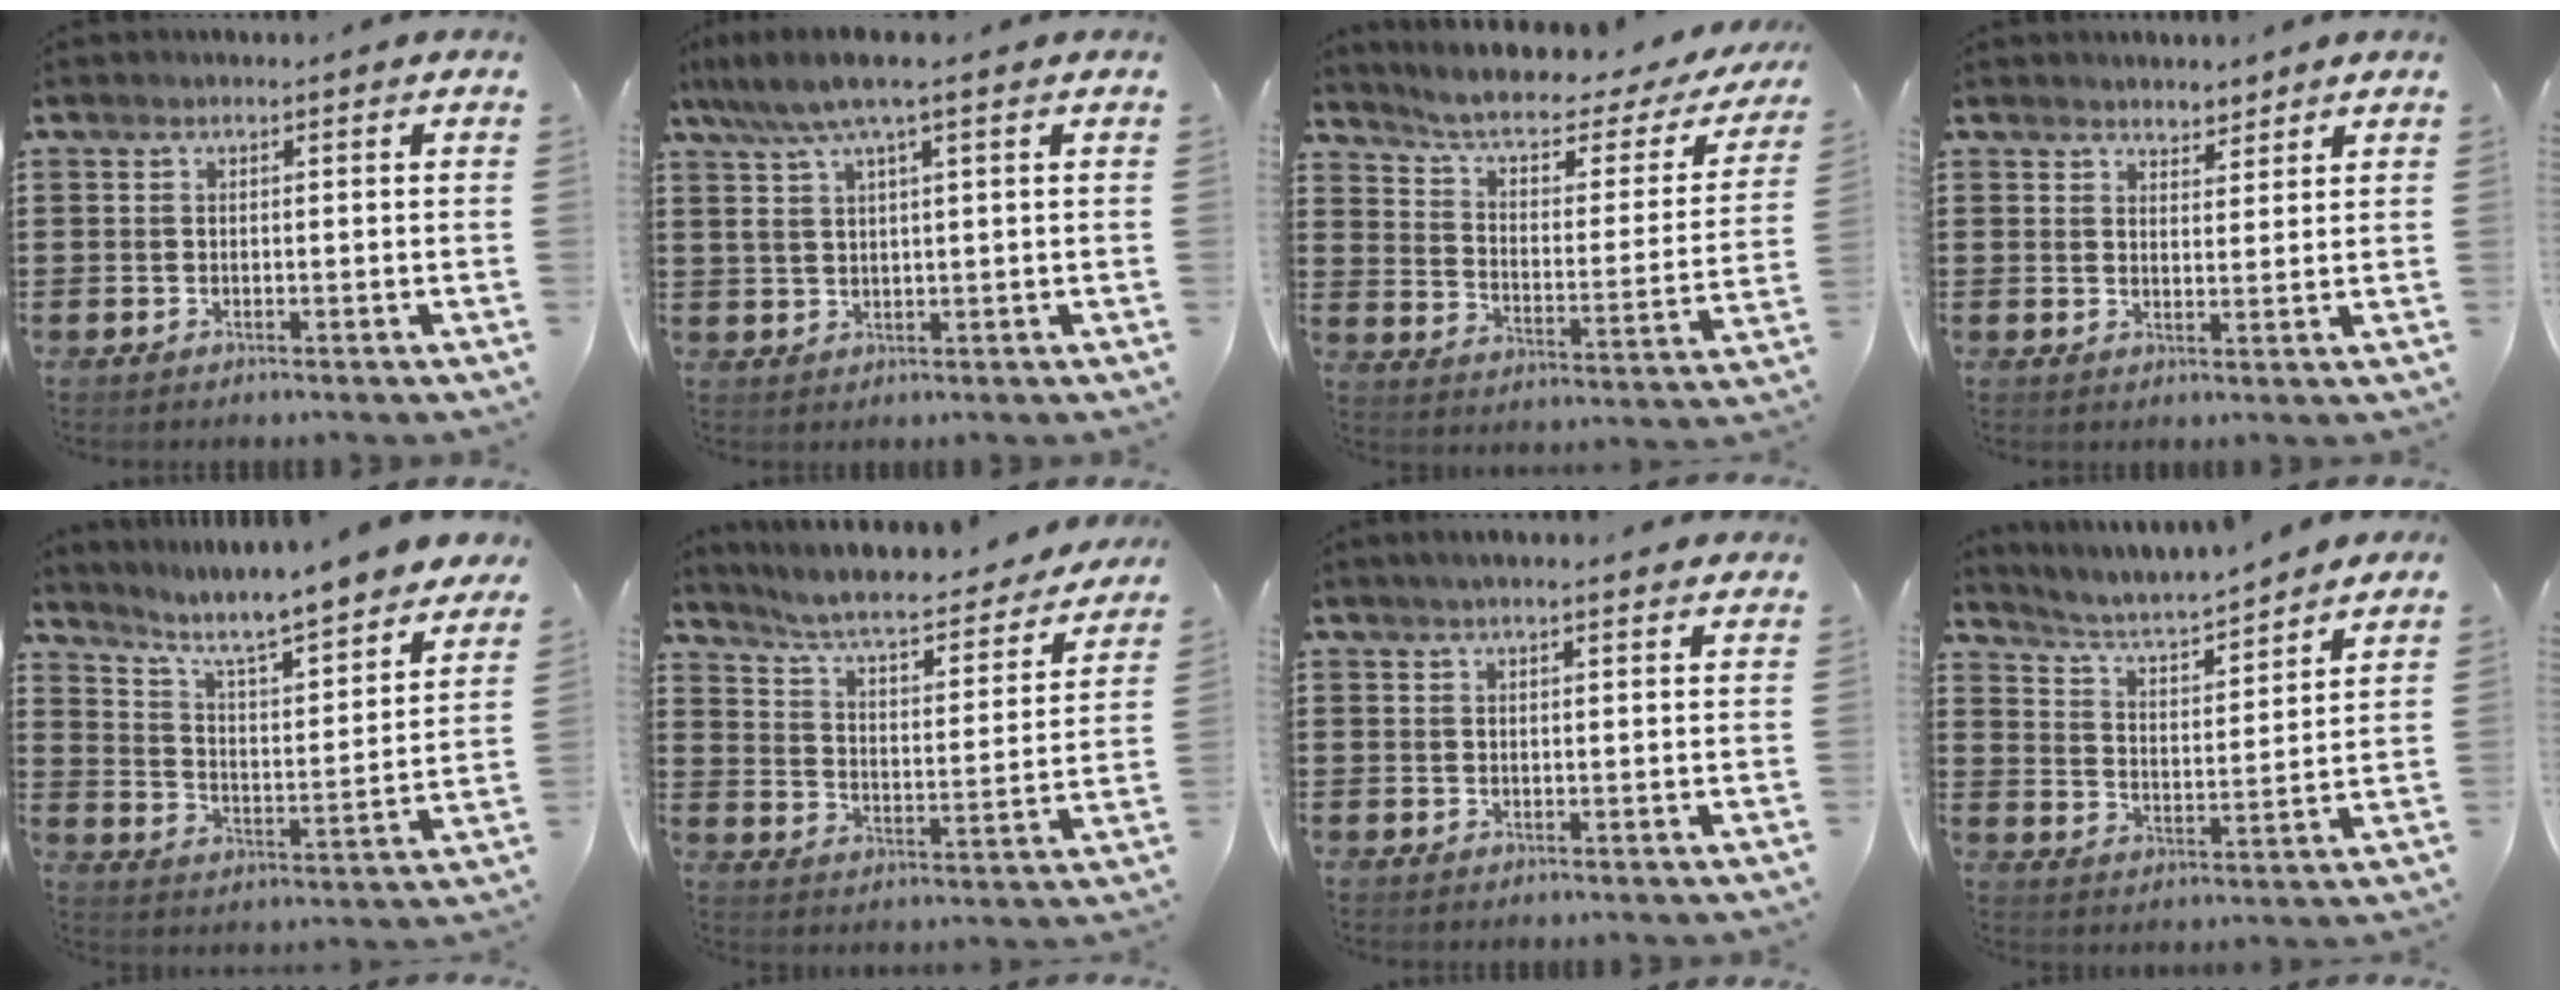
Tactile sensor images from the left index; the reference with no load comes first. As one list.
[{"total": 5.6, "force": [3.1, 0.6, 4.6], "torque": [-0.104, -0.002, 0.050]}, {"total": 5.5, "force": [4.0, 1.4, 3.4], "torque": [-0.087, -0.027, 0.061]}, {"total": 2.9, "force": [2.7, 1.1, -0.2], "torque": [-0.005, 0.000, 0.053]}, {"total": 6.9, "force": [6.1, 0.1, 3.1], "torque": [-0.089, -0.057, 0.096]}, {"total": 6.4, "force": [5.5, 0.7, 3.1], "torque": [-0.086, -0.042, 0.089]}, {"total": 2.0, "force": [1.7, 0.3, 1.1], "torque": [-0.023, 0.005, 0.032]}, {"total": 4.3, "force": [4.0, 0.6, 1.5], "torque": [-0.050, -0.030, 0.061]}]